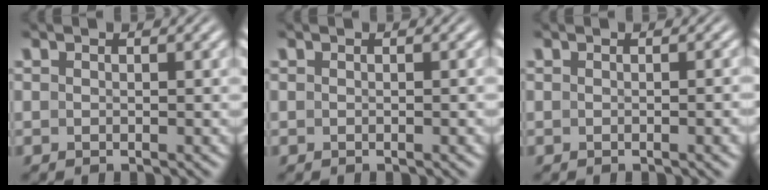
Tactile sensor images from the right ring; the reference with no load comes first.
{"total": 0.0}
{"total": 0.7, "force": [-0.3, -0.2, 0.5], "torque": [-0.008, 0.007, -0.007]}